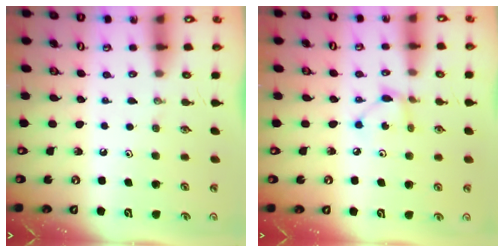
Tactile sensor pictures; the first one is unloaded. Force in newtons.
{"total": 3.3, "press": 3.3, "slide": 0.1}